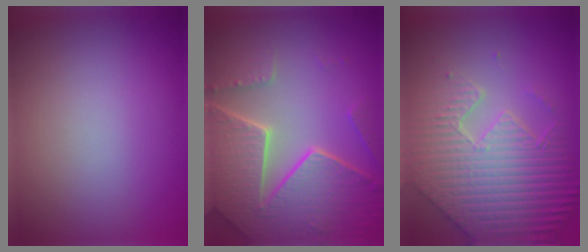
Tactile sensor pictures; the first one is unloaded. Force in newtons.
{"total": 8.2, "press": 5.9, "slide": 5.7}
{"total": 9.4, "press": 6.5, "slide": 6.8}